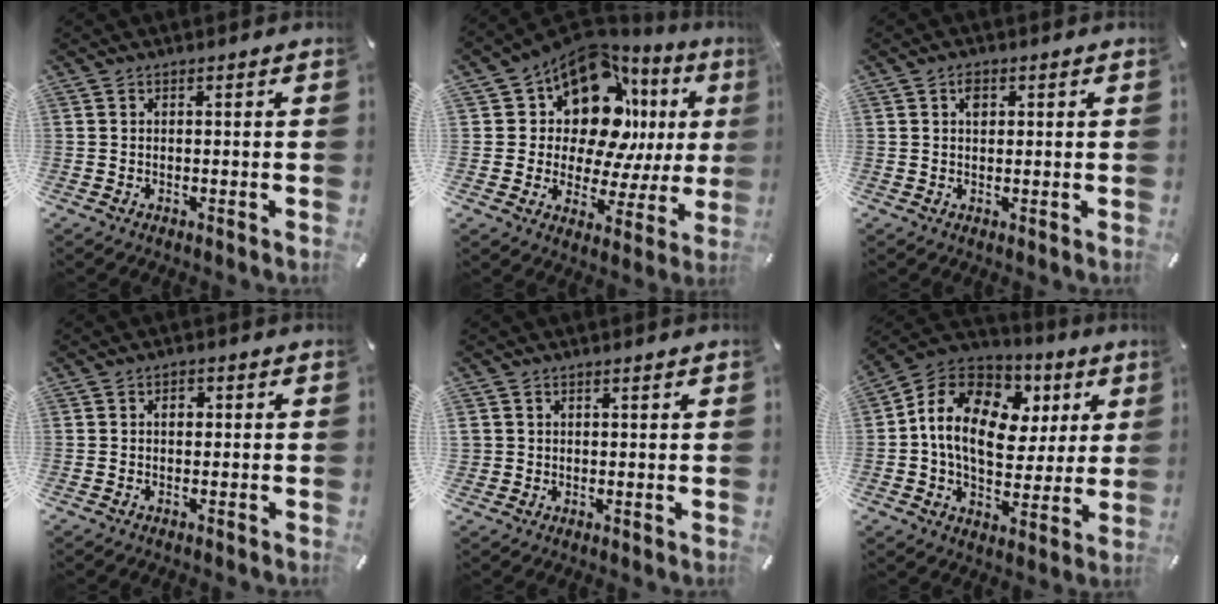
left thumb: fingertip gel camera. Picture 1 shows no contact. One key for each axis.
{"total": 15.6, "fx": 8.7, "fy": 9.7, "fz": 8.6, "tx": -0.140, "ty": -0.086, "tz": 0.151}
{"total": 2.3, "fx": 0.8, "fy": 1.5, "fz": 1.5, "tx": -0.018, "ty": -0.002, "tz": 0.011}
{"total": 2.2, "fx": -0.3, "fy": 1.5, "fz": 1.5, "tx": -0.023, "ty": 0.003, "tz": -0.009}
{"total": 2.1, "fx": 0.5, "fy": 2.1, "fz": 0.1, "tx": -0.002, "ty": 0.004, "tz": 0.008}
{"total": 16.1, "fx": 2.7, "fy": 11.8, "fz": 10.6, "tx": -0.216, "ty": -0.002, "tz": 0.047}